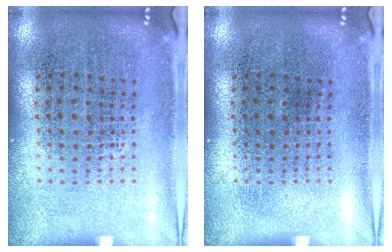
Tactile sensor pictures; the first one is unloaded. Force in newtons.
{"total": 0.0}